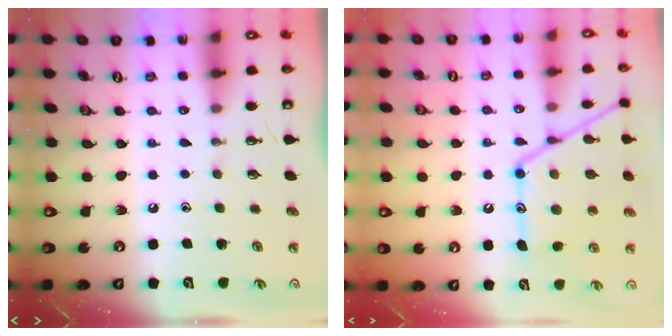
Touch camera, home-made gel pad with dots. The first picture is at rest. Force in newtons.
{"total": 16.5, "press": 16.5, "slide": 1.2}